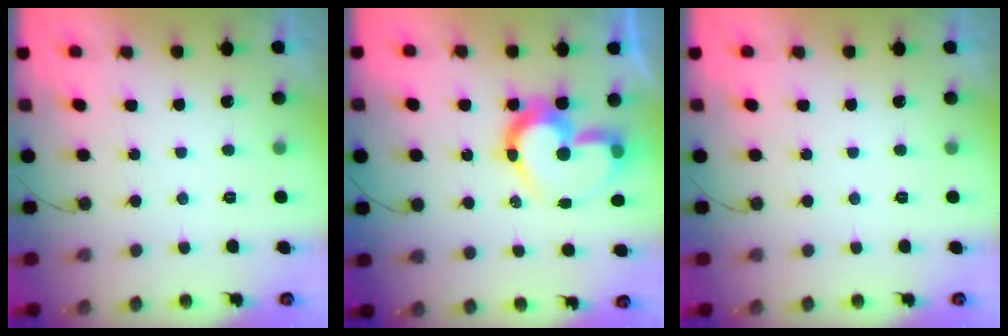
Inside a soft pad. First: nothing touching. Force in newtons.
{"total": 15.9, "press": 15.7, "slide": 2.1}
{"total": 0.0}